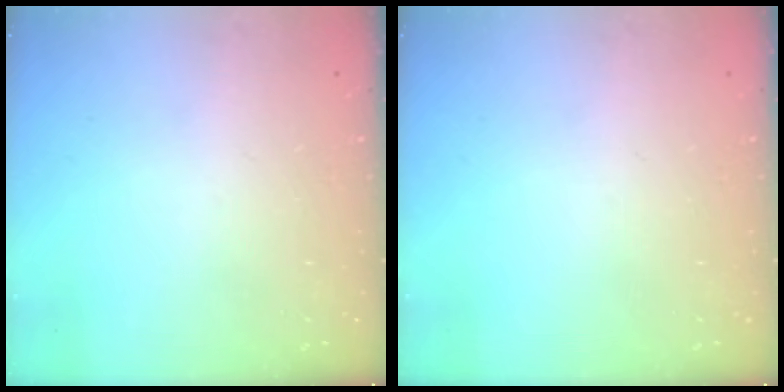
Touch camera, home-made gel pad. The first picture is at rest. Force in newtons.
{"total": 0.0}